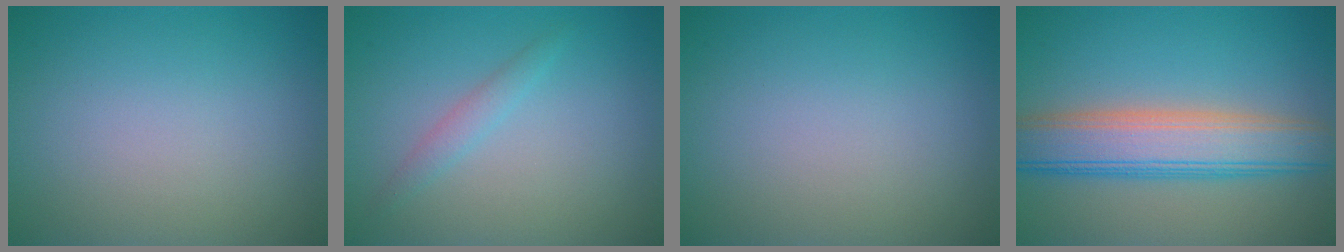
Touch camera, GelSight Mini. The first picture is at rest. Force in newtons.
{"total": 1.1, "press": 1.1, "slide": 0.1}
{"total": 0.0}
{"total": 7.1, "press": 7.1, "slide": 0.3}